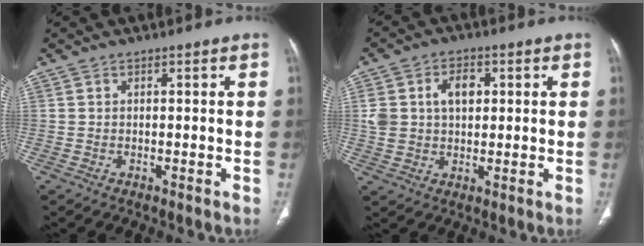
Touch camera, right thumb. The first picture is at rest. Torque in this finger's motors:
{"motor_torque": [0.74, 0.67, 0.84, -0.08, 0.03]}